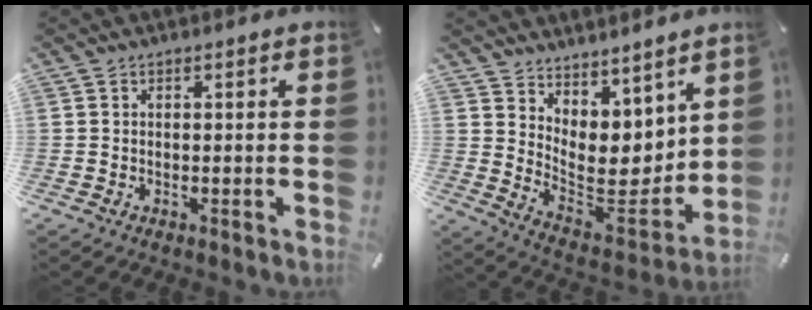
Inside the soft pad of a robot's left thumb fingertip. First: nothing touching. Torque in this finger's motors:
{"motor_torque": [0.62, -0.28, 0.46, 0.01, 0.07]}